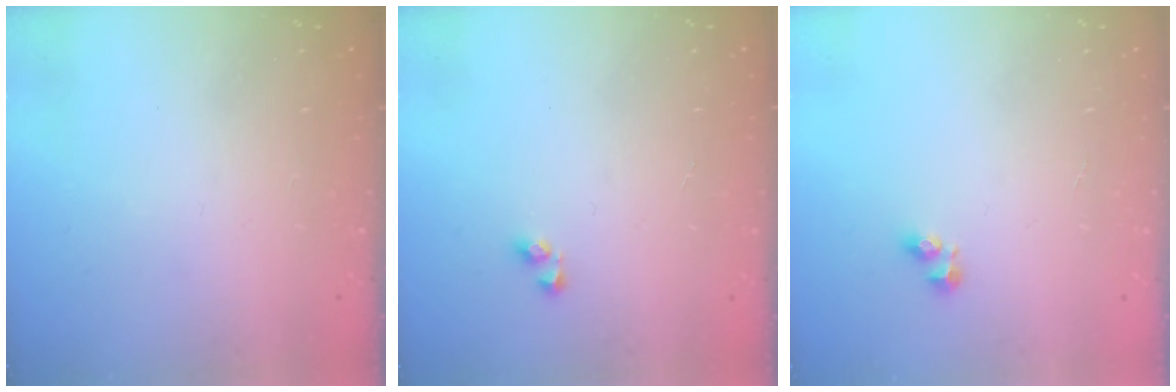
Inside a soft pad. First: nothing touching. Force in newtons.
{"total": 2.9, "press": 2.9, "slide": 0.2}
{"total": 2.5, "press": 2.5, "slide": 0.2}